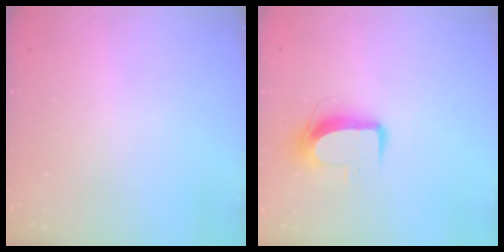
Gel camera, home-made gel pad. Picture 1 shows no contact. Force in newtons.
{"total": 10.0, "press": 10.0, "slide": 1.0}